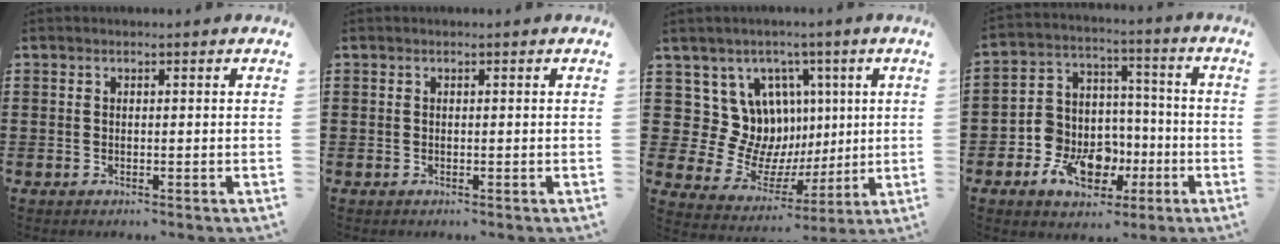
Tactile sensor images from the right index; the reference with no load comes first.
{"total": 0.0}
{"total": 11.1, "force": [3.4, 10.2, 2.4], "torque": [-0.067, -0.047, 0.075]}
{"total": 10.3, "force": [-4.2, 8.3, 4.4], "torque": [-0.111, 0.024, -0.070]}